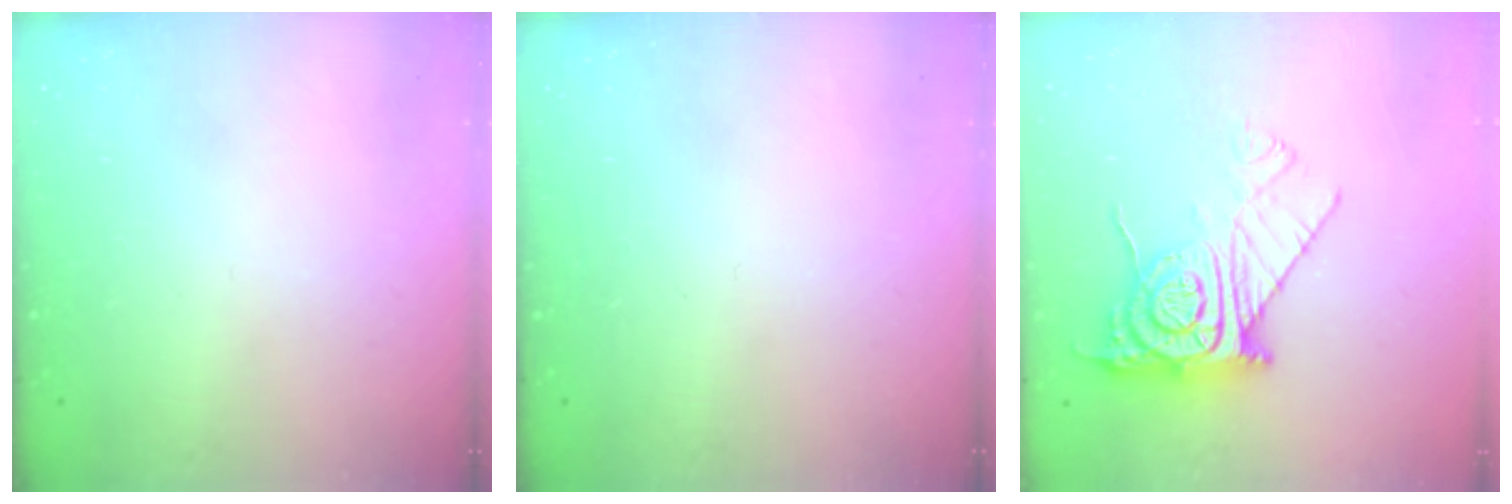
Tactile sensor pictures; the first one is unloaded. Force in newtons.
{"total": 0.0}
{"total": 12.3, "press": 12.3, "slide": 1.2}